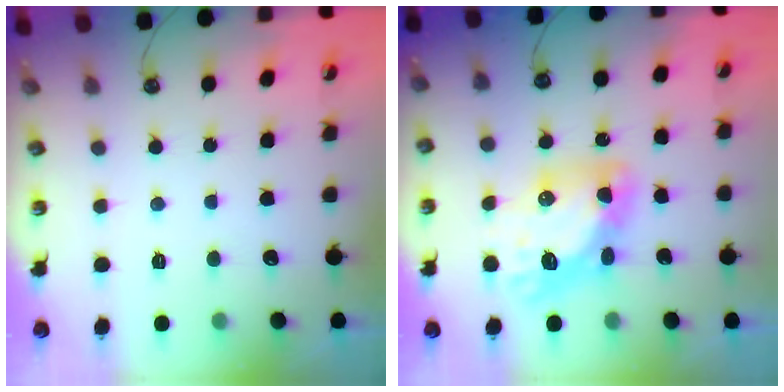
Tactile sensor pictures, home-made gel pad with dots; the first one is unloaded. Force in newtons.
{"total": 12.4, "press": 12.3, "slide": 1.5}